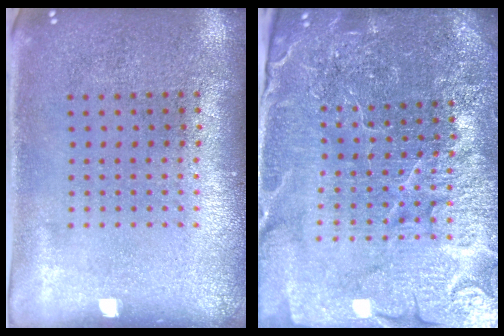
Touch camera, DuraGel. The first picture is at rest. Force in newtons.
{"total": 5.7, "press": 5.2, "slide": 2.3}